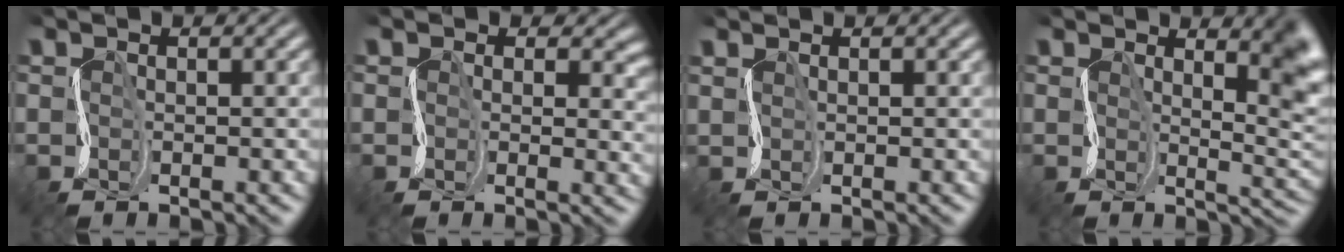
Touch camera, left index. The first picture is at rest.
{"total": 5.1, "force": [0.7, 3.9, 3.3], "torque": [-0.023, 0.003, 0.004]}
{"total": 1.3, "force": [1.3, 0.1, -0.3], "torque": [0.009, 0.000, 0.026]}
{"total": 6.1, "force": [2.0, 2.6, 5.2], "torque": [-0.040, -0.003, 0.027]}